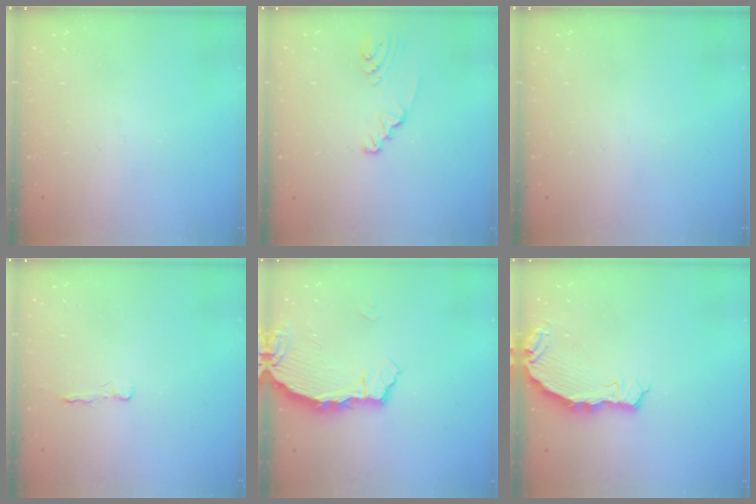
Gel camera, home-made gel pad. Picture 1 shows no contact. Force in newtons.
{"total": 2.5, "press": 2.5, "slide": 0.3}
{"total": 0.0}
{"total": 2.2, "press": 2.2, "slide": 0.4}
{"total": 3.7, "press": 3.7, "slide": 0.4}
{"total": 6.8, "press": 5.5, "slide": 4.1}